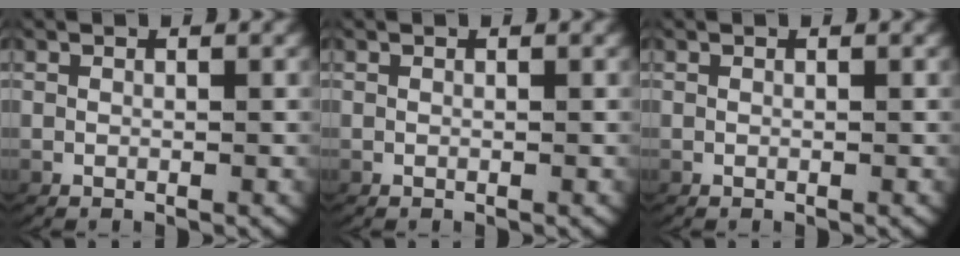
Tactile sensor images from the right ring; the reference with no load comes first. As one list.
[{"total": 0.0}, {"total": 0.0}]